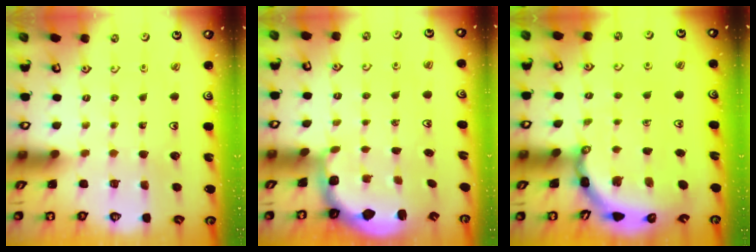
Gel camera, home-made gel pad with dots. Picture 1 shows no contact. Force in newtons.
{"total": 2.5, "press": 1.3, "slide": 2.1}
{"total": 5.7, "press": 5.7, "slide": 0.5}